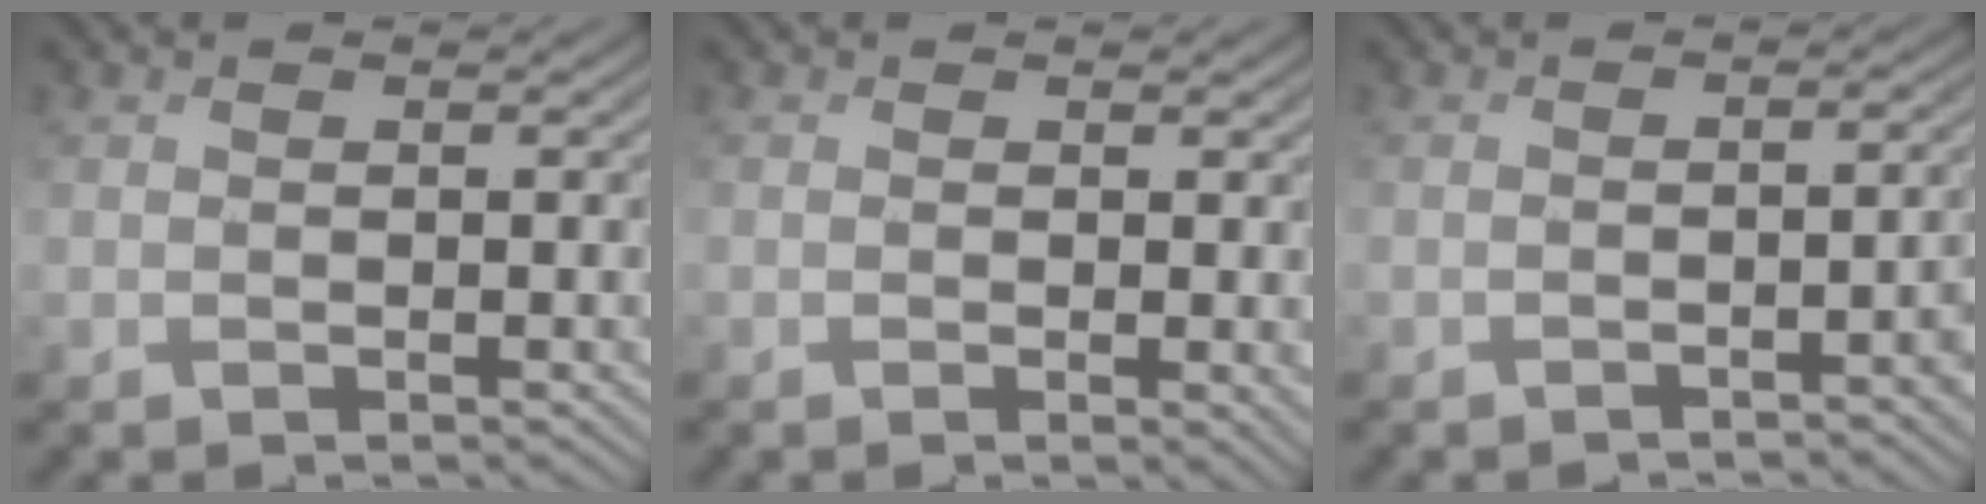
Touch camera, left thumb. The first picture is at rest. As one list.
[{"total": 1.2, "force": [0.4, 0.2, 1.1], "torque": [-0.016, -0.006, 0.005]}, {"total": 2.9, "force": [-1.4, 0.6, 2.4], "torque": [-0.025, 0.007, -0.028]}]